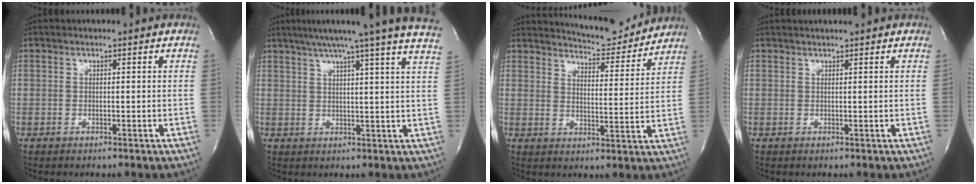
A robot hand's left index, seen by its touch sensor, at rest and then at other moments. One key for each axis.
{"total": 20.0, "fx": 17.1, "fy": -1.5, "fz": 10.3, "tx": -0.167, "ty": -0.024, "tz": 0.208}
{"total": 10.9, "fx": 10.6, "fy": 1.2, "fz": 2.1, "tx": -0.034, "ty": -0.012, "tz": 0.144}
{"total": 3.1, "fx": 2.7, "fy": -0.3, "fz": 1.5, "tx": -0.018, "ty": 0.022, "tz": 0.042}